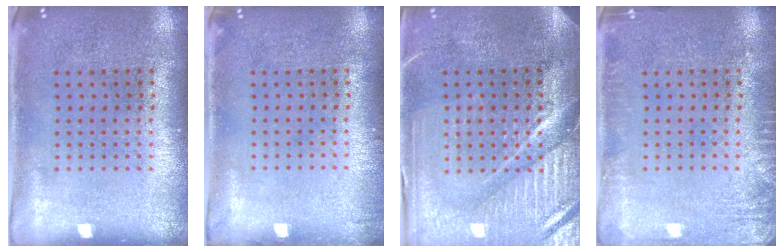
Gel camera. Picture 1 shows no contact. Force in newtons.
{"total": 0.6, "press": 0.6, "slide": 0.1}
{"total": 4.0, "press": 3.7, "slide": 1.6}
{"total": 2.1, "press": 2.1, "slide": 0.4}